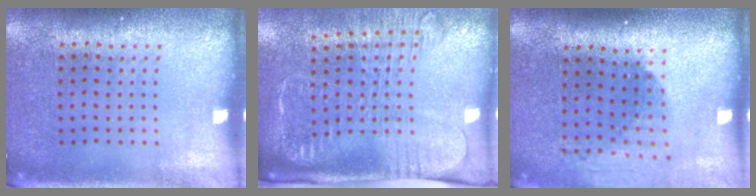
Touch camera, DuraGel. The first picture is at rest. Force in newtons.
{"total": 2.7, "press": 2.1, "slide": 1.7}
{"total": 2.0, "press": 1.5, "slide": 1.3}